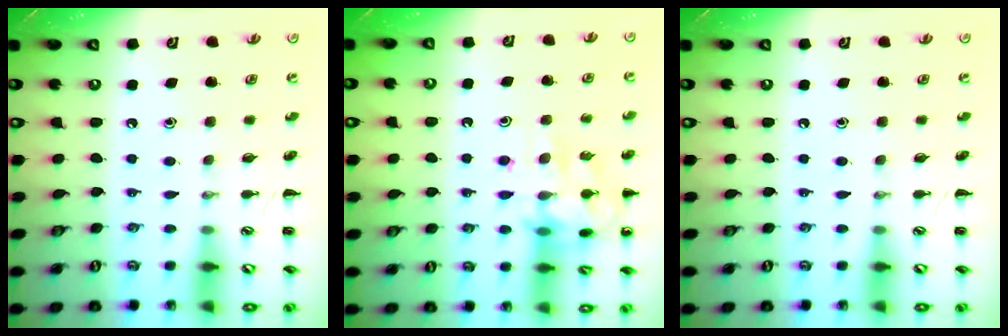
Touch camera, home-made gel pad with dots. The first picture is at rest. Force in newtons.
{"total": 14.5, "press": 14.3, "slide": 1.9}
{"total": 0.0}